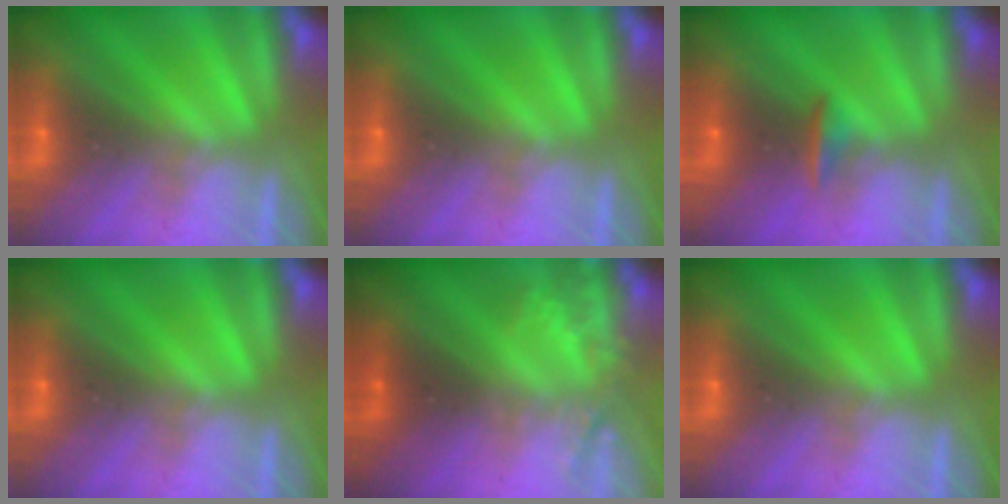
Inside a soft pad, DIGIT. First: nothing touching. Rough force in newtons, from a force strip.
{"total": 0.0}
{"total": 1.5}
{"total": 0.0}
{"total": 1.9}
{"total": 0.0}